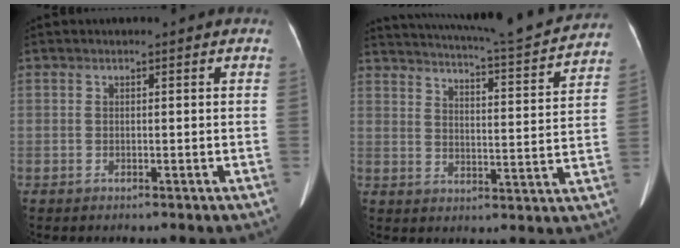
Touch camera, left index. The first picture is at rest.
{"total": 19.6, "force": [18.1, 1.0, 7.4], "torque": [-0.122, -0.023, 0.237]}